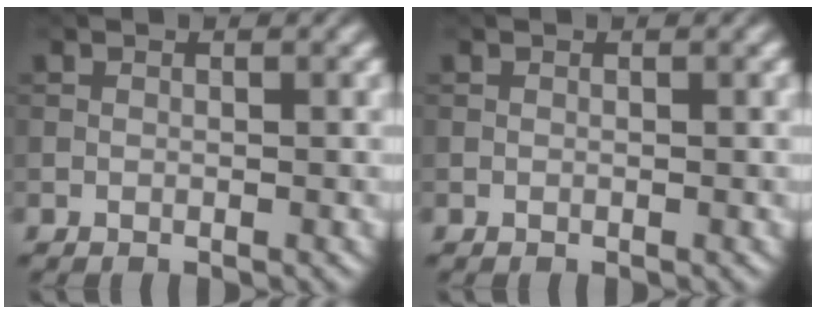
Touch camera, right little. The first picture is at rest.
{"total": 0.0}